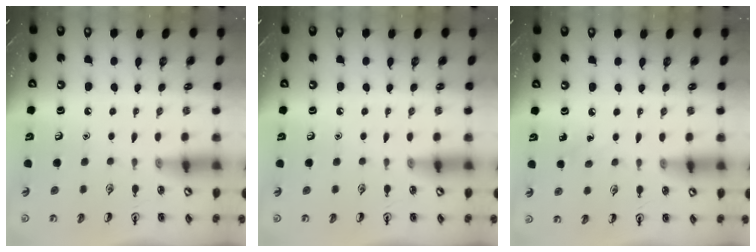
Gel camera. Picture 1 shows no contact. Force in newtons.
{"total": 0.0}
{"total": 3.9, "press": 3.7, "slide": 1.4}